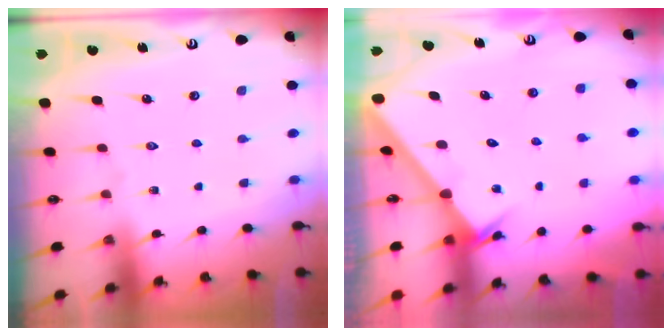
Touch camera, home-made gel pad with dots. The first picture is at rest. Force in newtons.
{"total": 2.2, "press": 2.2, "slide": 0.2}